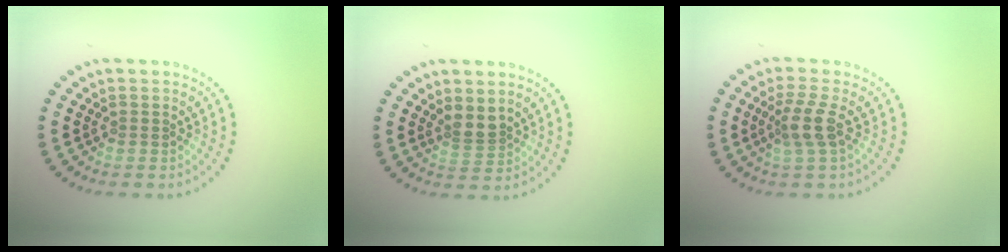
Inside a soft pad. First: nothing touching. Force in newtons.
{"total": 2.0, "press": 1.5, "slide": 1.3}
{"total": 2.7, "press": 2.2, "slide": 1.6}